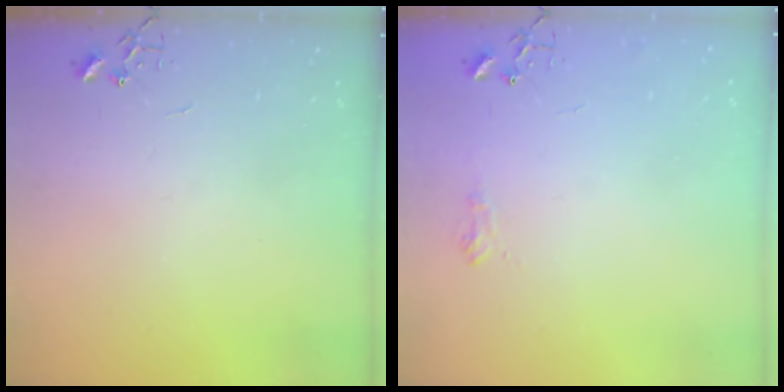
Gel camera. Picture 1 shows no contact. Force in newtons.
{"total": 7.1, "press": 7.1, "slide": 0.8}